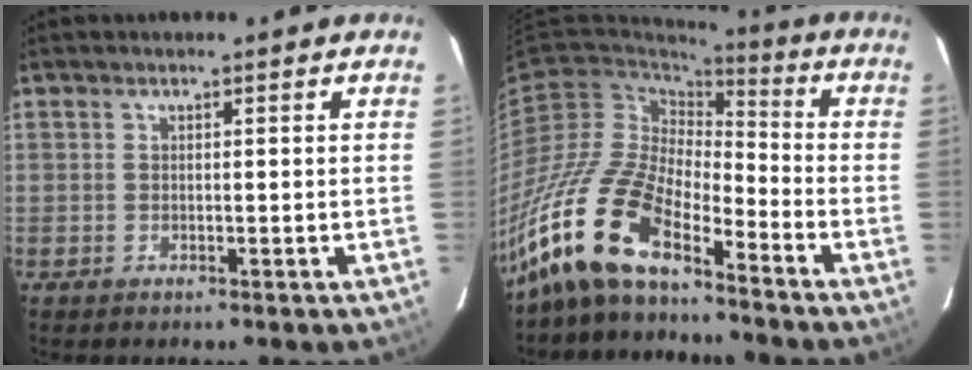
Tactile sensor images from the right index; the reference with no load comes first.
{"total": 19.1, "force": [-14.7, 6.5, 10.2], "torque": [-0.222, -0.010, -0.292]}